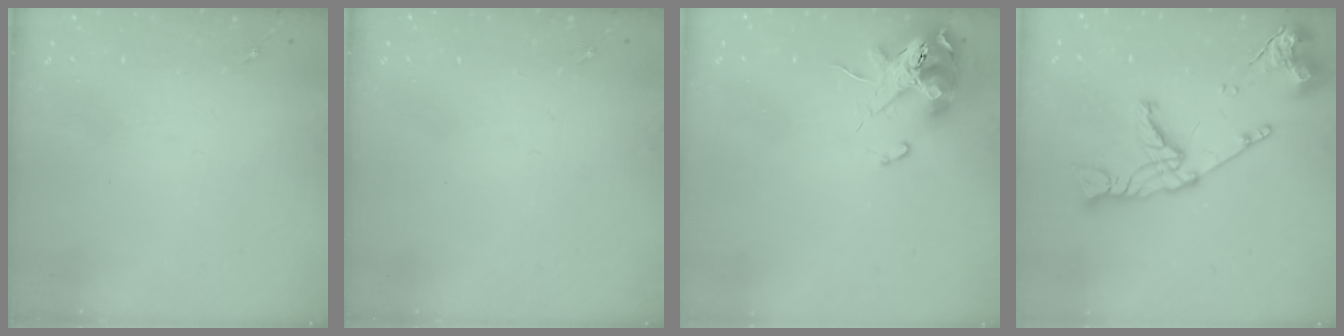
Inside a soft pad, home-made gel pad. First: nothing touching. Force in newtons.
{"total": 0.0}
{"total": 11.9, "press": 11.8, "slide": 1.5}
{"total": 17.1, "press": 17.0, "slide": 1.9}